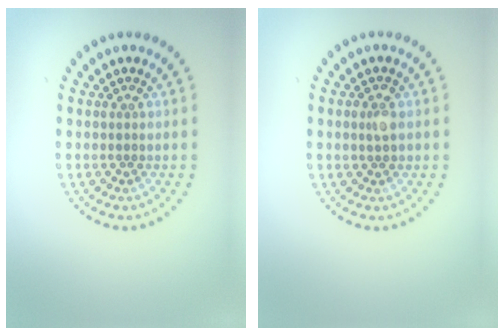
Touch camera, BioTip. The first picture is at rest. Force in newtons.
{"total": 1.4, "press": 1.4, "slide": 0.1}